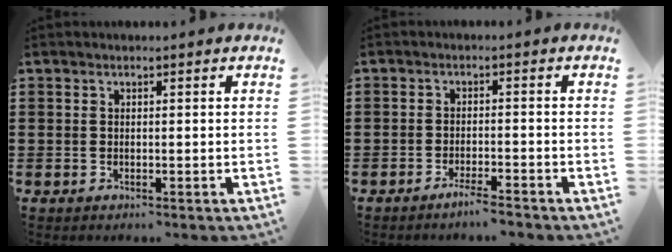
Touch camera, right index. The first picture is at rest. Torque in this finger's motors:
{"motor_torque": [0.99, 1.05, 0.11, 0.05]}